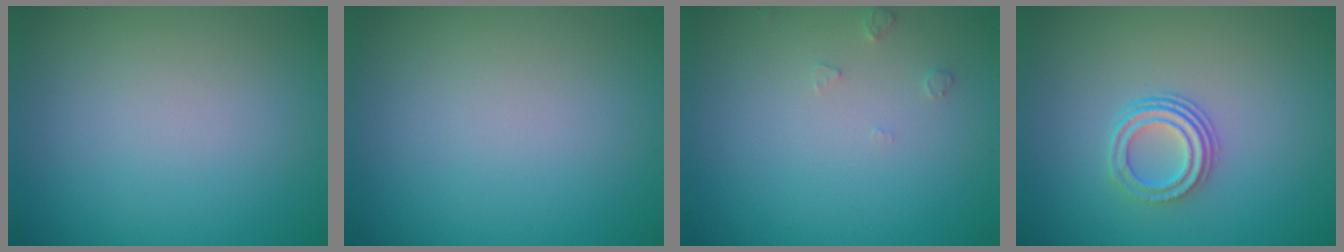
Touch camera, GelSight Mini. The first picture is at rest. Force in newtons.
{"total": 0.0}
{"total": 0.9, "press": 0.9, "slide": 0.2}
{"total": 2.9, "press": 2.1, "slide": 2.0}